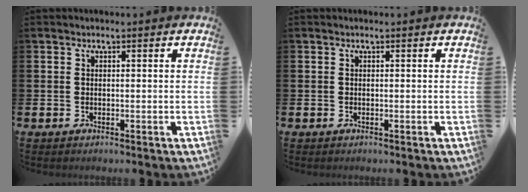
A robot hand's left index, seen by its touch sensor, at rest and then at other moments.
{"total": 0.0}